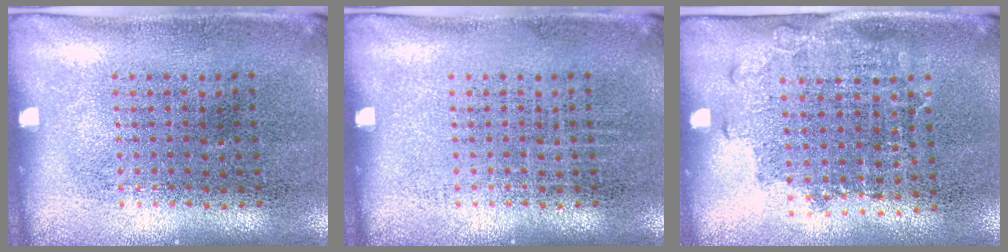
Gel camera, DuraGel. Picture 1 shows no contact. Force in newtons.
{"total": 0.0}
{"total": 1.3, "press": 1.1, "slide": 0.8}